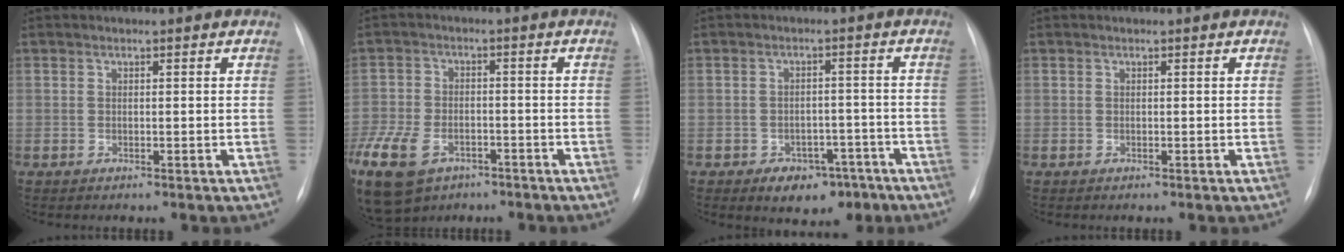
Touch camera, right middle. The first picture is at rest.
{"total": 25.1, "force": [-13.1, 17.0, 13.0], "torque": [-0.415, -0.031, -0.211]}
{"total": 6.5, "force": [-4.0, 4.2, 3.0], "torque": [-0.033, 0.015, -0.048]}
{"total": 0.0}